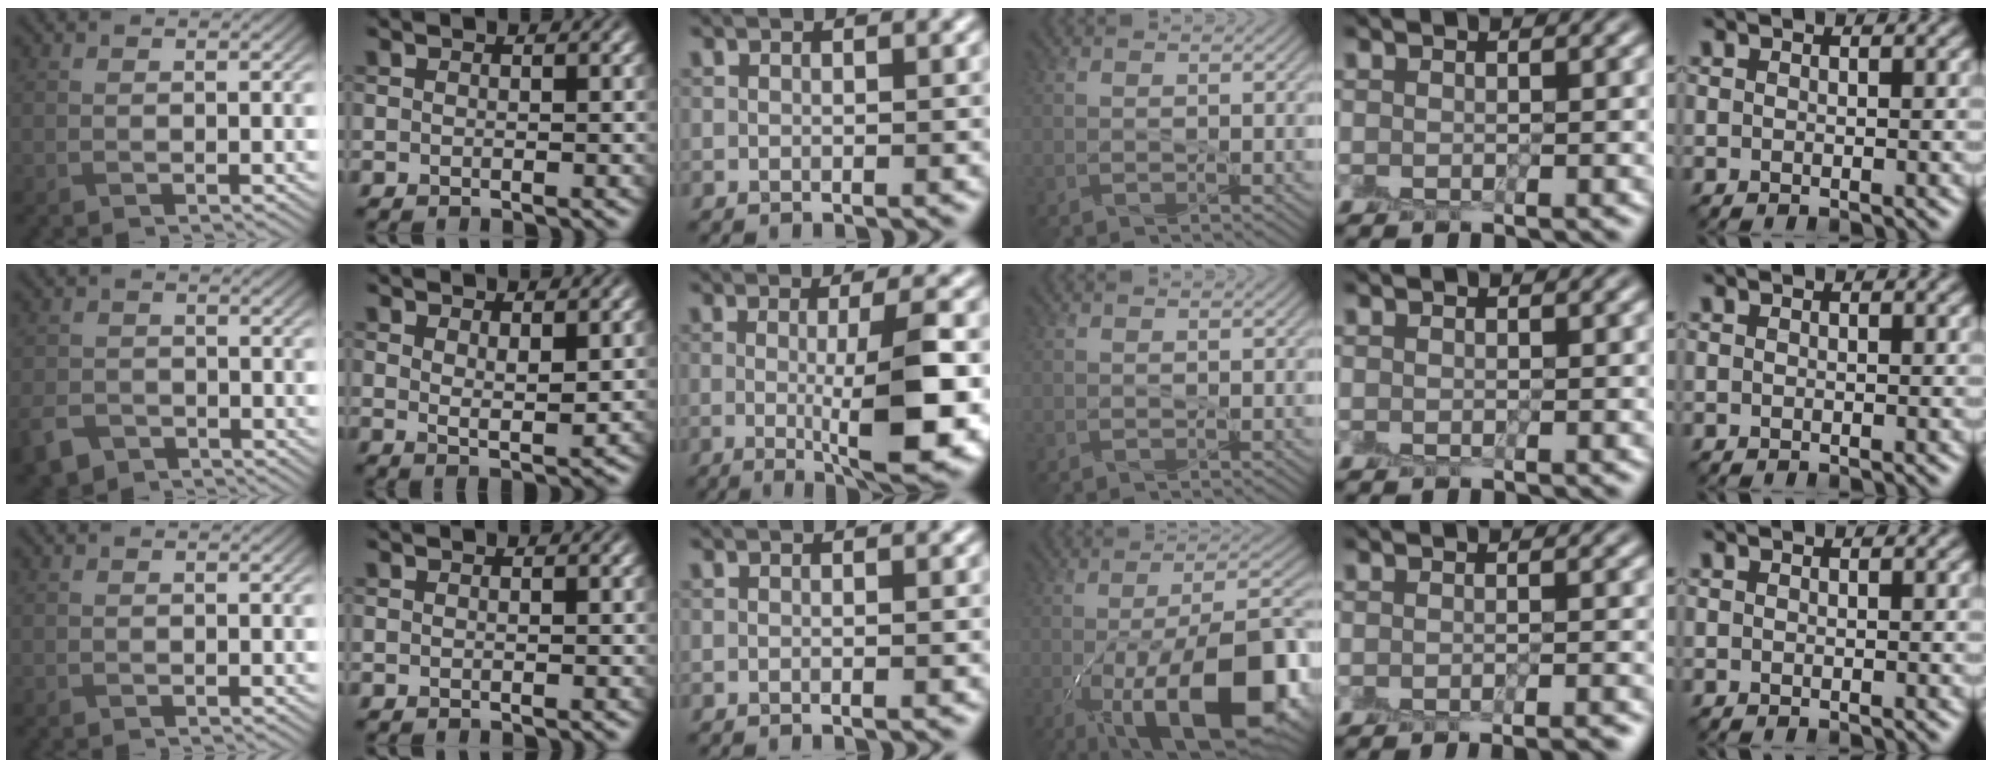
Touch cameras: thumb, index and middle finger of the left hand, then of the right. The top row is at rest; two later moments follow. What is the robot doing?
{"motion": "peel", "object": "shipping label"}